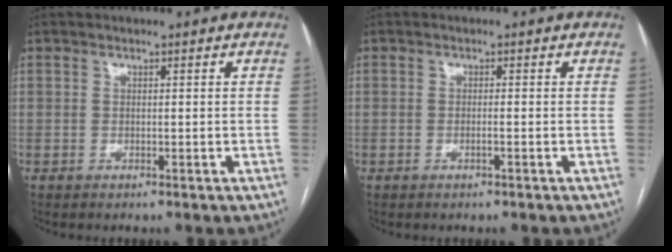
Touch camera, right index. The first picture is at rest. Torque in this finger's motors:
{"motor_torque": [-0.39, 0.46, -0.05, 0.00]}